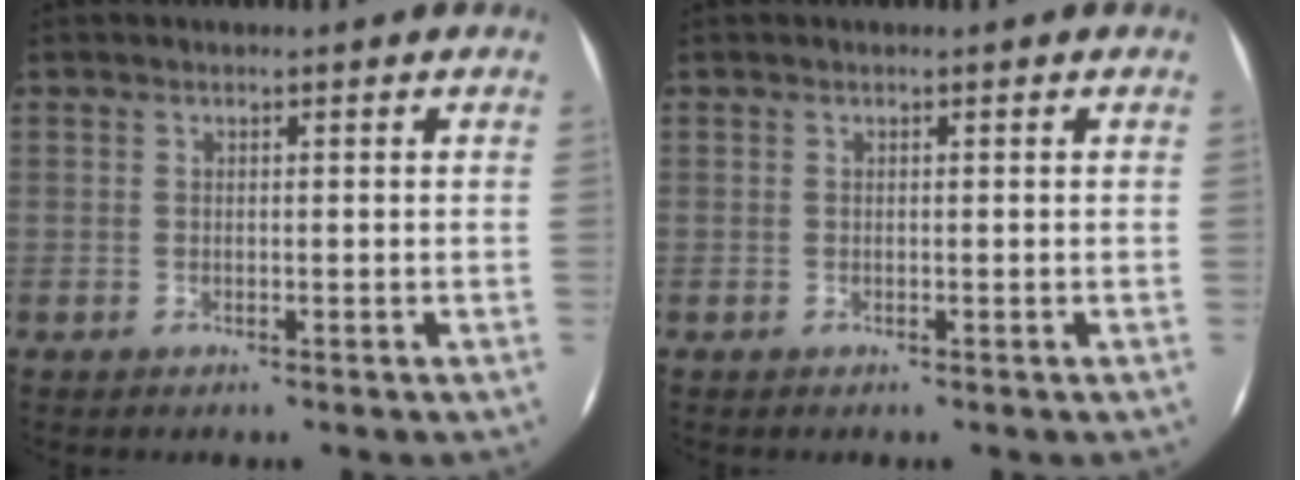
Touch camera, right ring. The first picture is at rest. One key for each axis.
{"total": 0.0}